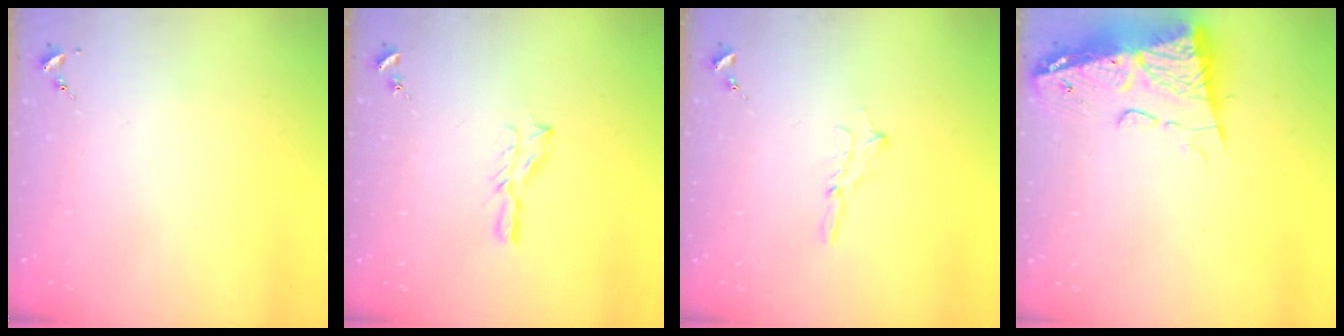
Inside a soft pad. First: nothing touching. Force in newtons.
{"total": 5.1, "press": 5.1, "slide": 0.7}
{"total": 2.9, "press": 2.9, "slide": 0.2}
{"total": 13.2, "press": 13.1, "slide": 1.2}